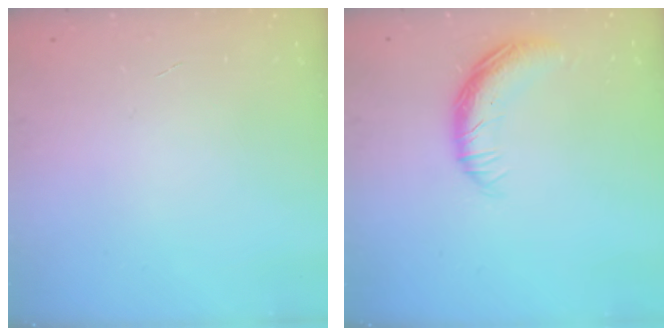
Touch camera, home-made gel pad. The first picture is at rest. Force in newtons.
{"total": 11.5, "press": 11.5, "slide": 0.5}